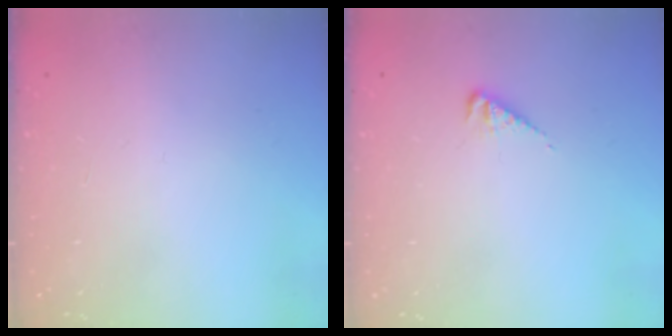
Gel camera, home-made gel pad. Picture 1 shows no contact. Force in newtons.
{"total": 3.9, "press": 3.8, "slide": 0.6}